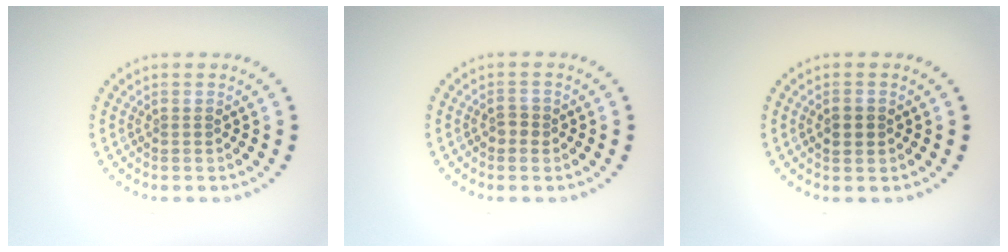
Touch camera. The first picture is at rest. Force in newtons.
{"total": 1.1, "press": 1.0, "slide": 0.3}
{"total": 2.1, "press": 2.1, "slide": 0.1}